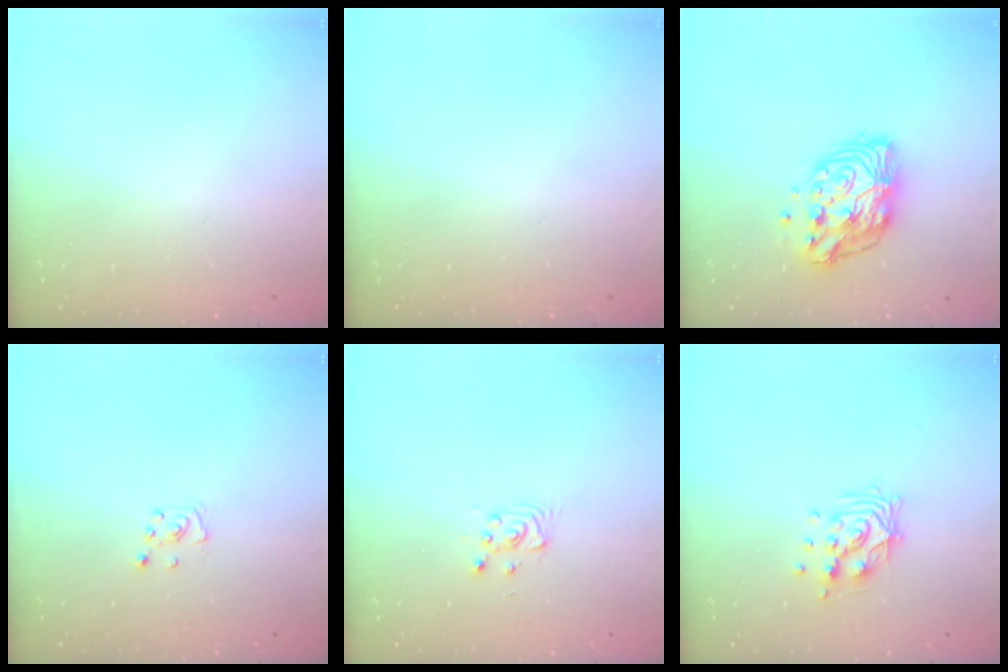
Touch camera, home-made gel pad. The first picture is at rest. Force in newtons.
{"total": 0.0}
{"total": 12.6, "press": 12.6, "slide": 1.1}
{"total": 2.8, "press": 2.8, "slide": 0.3}
{"total": 2.8, "press": 2.8, "slide": 0.4}
{"total": 10.6, "press": 10.5, "slide": 0.8}